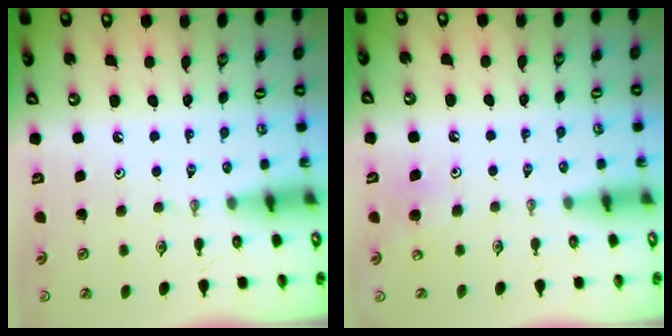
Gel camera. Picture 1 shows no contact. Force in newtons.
{"total": 8.0, "press": 7.9, "slide": 0.9}